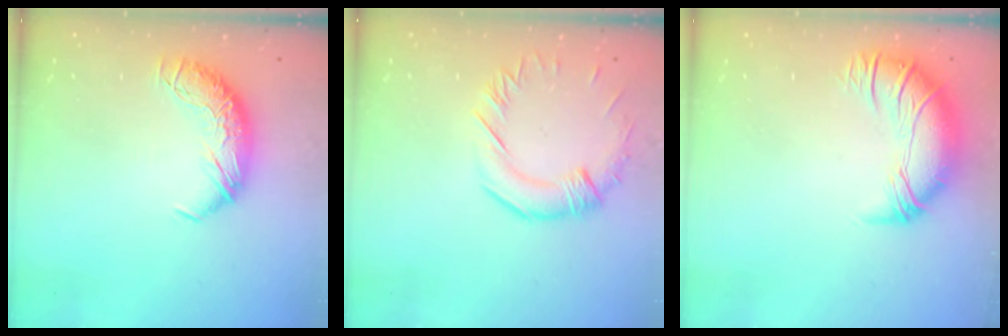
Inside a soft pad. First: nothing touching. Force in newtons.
{"total": 0.7, "press": 0.0, "slide": 0.7}
{"total": 2.8, "press": 0.8, "slide": 2.7}